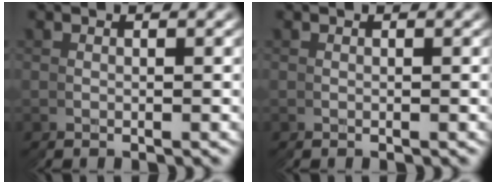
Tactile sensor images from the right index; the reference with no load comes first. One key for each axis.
{"total": 0.0}